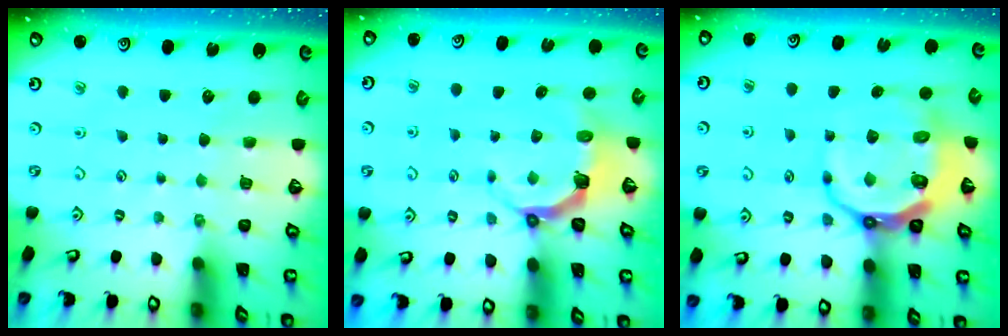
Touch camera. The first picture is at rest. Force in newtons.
{"total": 5.9, "press": 4.4, "slide": 4.0}
{"total": 11.5, "press": 11.0, "slide": 3.6}